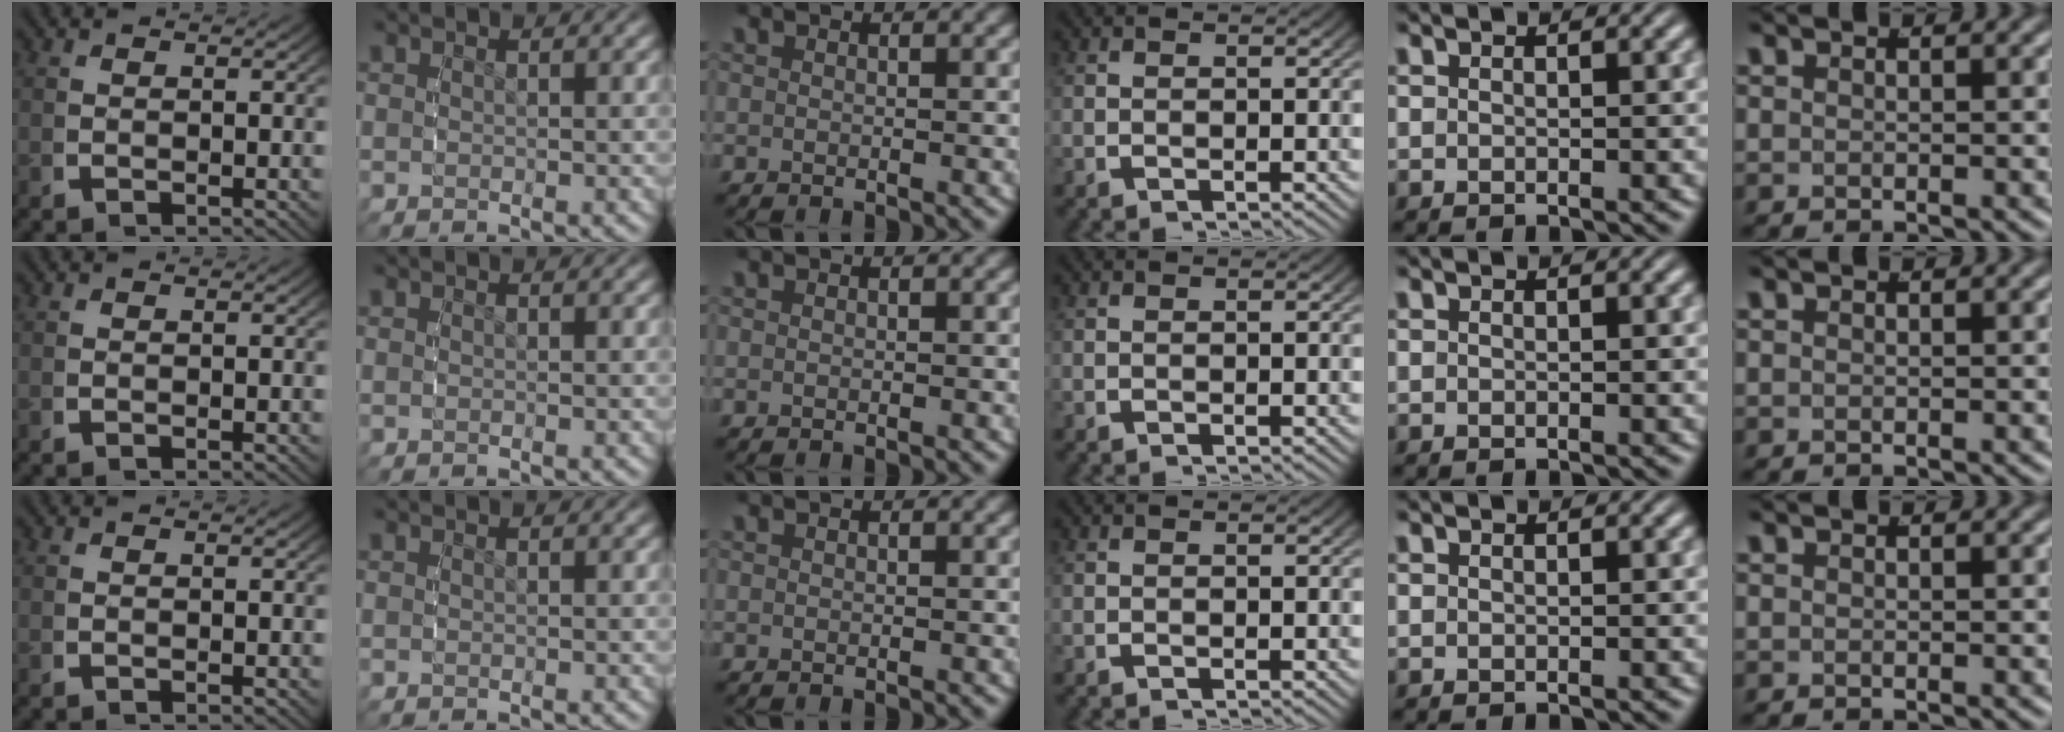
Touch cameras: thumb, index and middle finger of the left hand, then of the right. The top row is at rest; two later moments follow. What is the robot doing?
{"motion": "reach", "object": "sponge"}